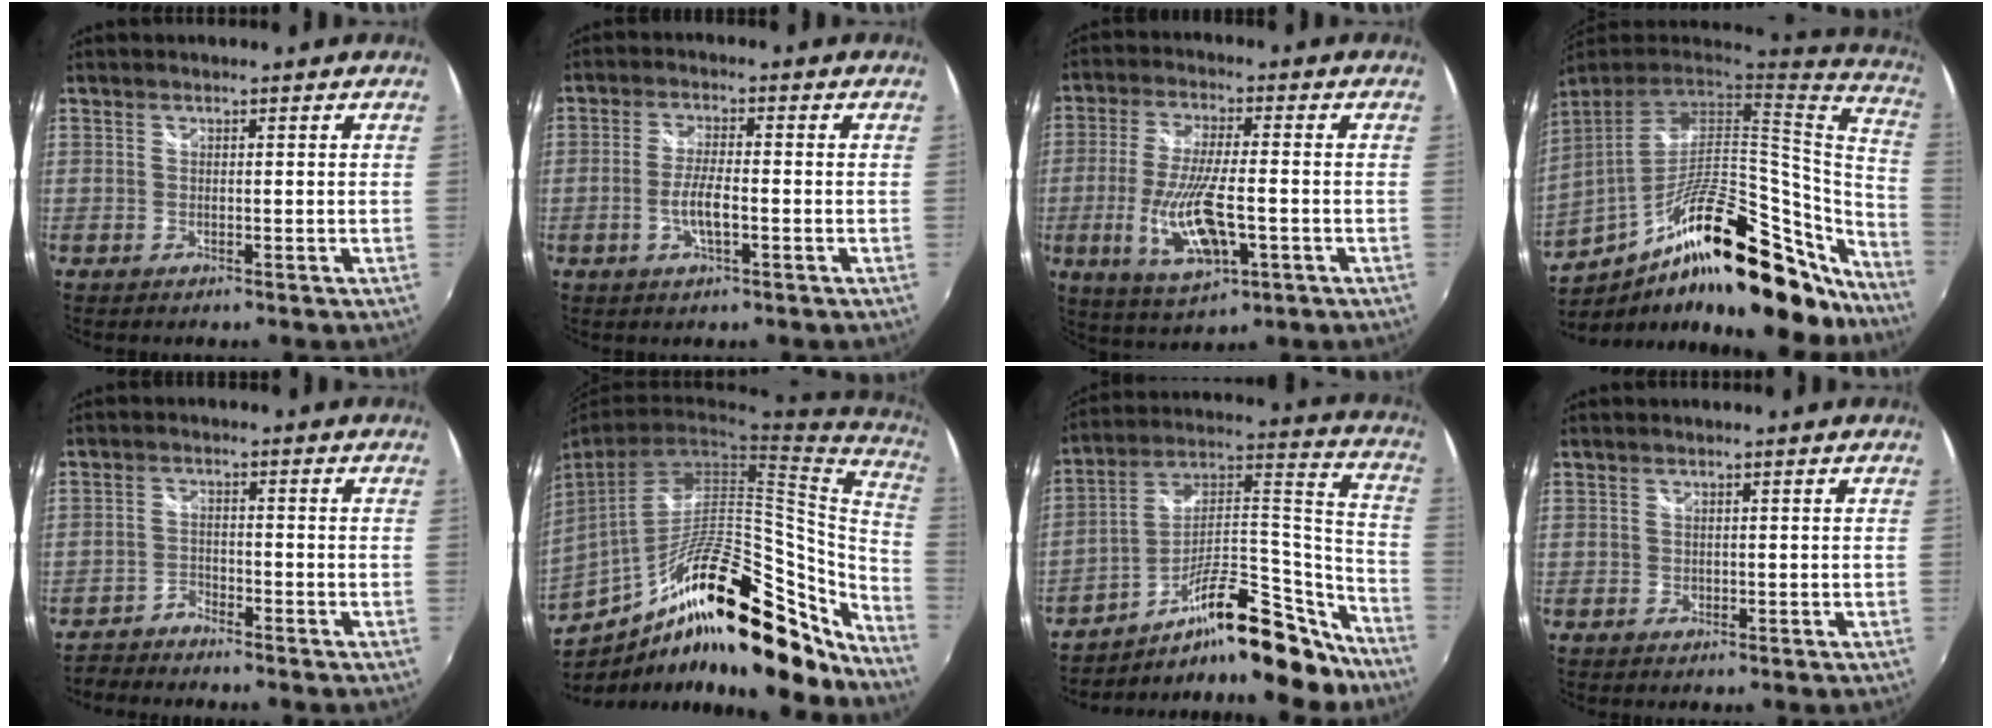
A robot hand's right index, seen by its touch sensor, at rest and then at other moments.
{"total": 5.0, "force": [-1.6, 1.1, 4.6], "torque": [-0.096, 0.001, -0.030]}
{"total": 13.6, "force": [-3.6, 4.5, 12.3], "torque": [-0.247, -0.019, -0.060]}
{"total": 34.3, "force": [-20.1, 13.1, 24.5], "torque": [-0.374, -0.010, -0.296]}
{"total": 3.7, "force": [-3.5, 0.9, 0.5], "torque": [-0.023, 0.000, -0.068]}
{"total": 27.0, "force": [-16.5, 9.7, 19.0], "torque": [-0.285, -0.002, -0.259]}
{"total": 22.1, "force": [-16.5, 7.5, 12.6], "torque": [-0.174, 0.051, -0.241]}
{"total": 0.7, "force": [-0.2, 0.7, 0.1], "torque": [0.000, -0.002, -0.002]}